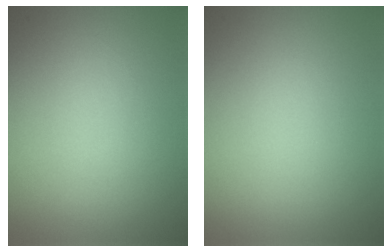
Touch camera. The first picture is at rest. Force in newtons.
{"total": 0.0}